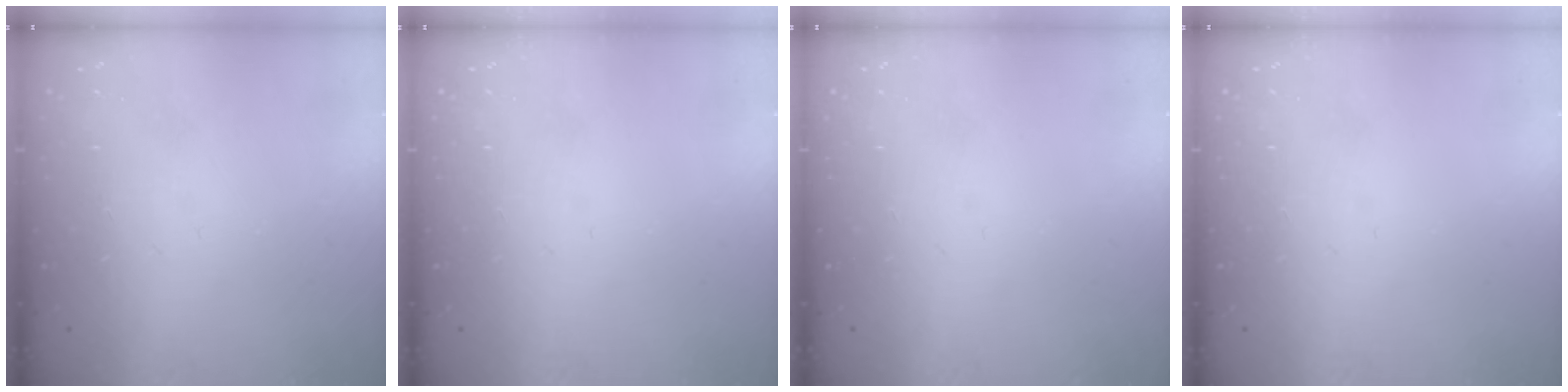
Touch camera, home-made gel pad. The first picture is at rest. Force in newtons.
{"total": 0.0}
{"total": 0.0}
{"total": 0.0}